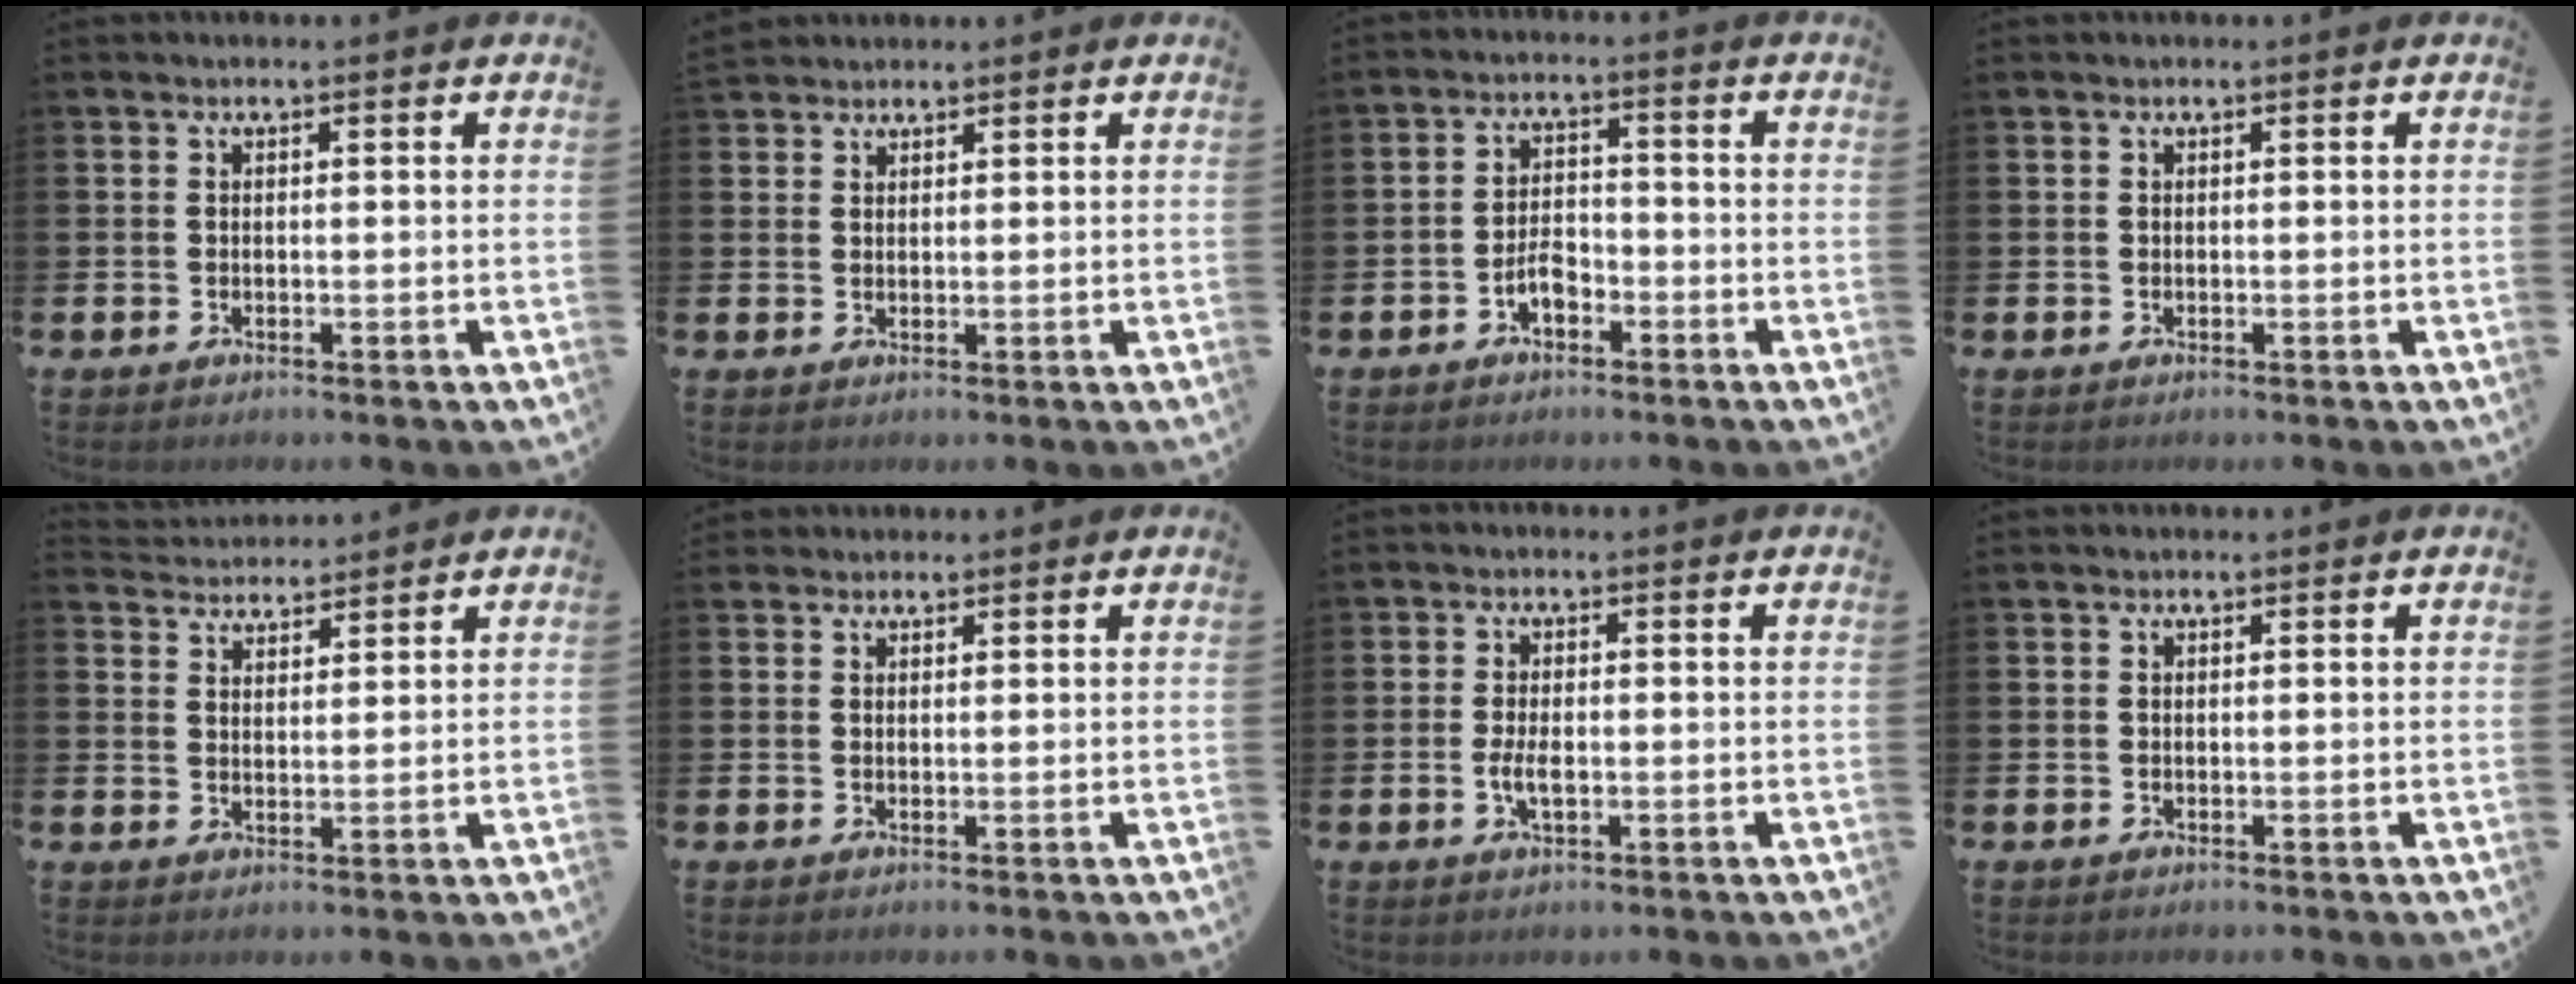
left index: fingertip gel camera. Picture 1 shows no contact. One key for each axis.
{"total": 2.1, "fx": 2.0, "fy": 0.7, "fz": -0.2, "tx": -0.001, "ty": 0.001, "tz": 0.039}
{"total": 3.2, "fx": -1.9, "fy": 1.7, "fz": 2.0, "tx": -0.043, "ty": 0.011, "tz": -0.036}
{"total": 0.0}
{"total": 3.9, "fx": 3.8, "fy": 0.6, "fz": -0.4, "tx": -0.005, "ty": -0.019, "tz": 0.071}
{"total": 1.5, "fx": 1.4, "fy": 0.5, "fz": -0.2, "tx": 0.009, "ty": 0.000, "tz": 0.026}
{"total": 2.9, "fx": -0.5, "fy": 1.3, "fz": 2.6, "tx": -0.046, "ty": 0.001, "tz": -0.009}
{"total": 0.0}